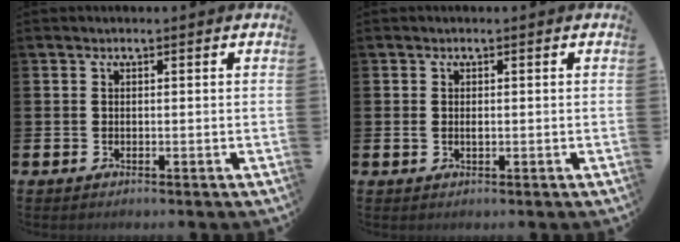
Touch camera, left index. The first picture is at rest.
{"total": 0.9, "force": [0.1, 0.5, 0.8], "torque": [-0.012, 0.004, -0.001]}